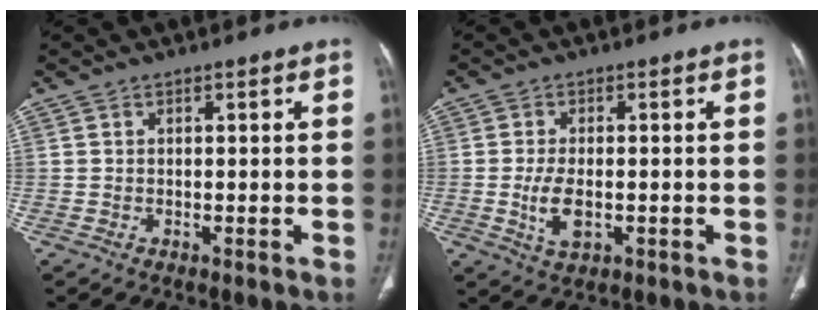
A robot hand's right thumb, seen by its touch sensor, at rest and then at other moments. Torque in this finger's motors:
{"motor_torque": [-0.07, 0.13, 0.68, 0.07, 0.17]}